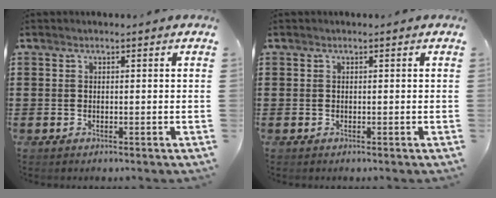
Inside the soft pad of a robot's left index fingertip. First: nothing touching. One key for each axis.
{"total": 0.0}